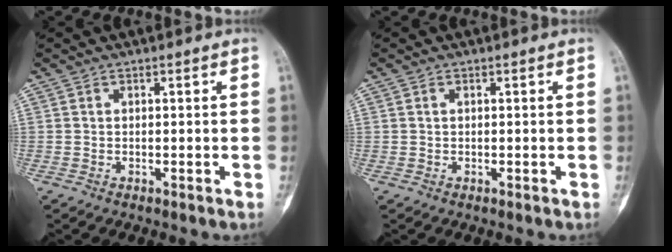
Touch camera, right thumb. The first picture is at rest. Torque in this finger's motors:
{"motor_torque": [-0.05, -0.38, 0.02, -0.13, -0.03]}